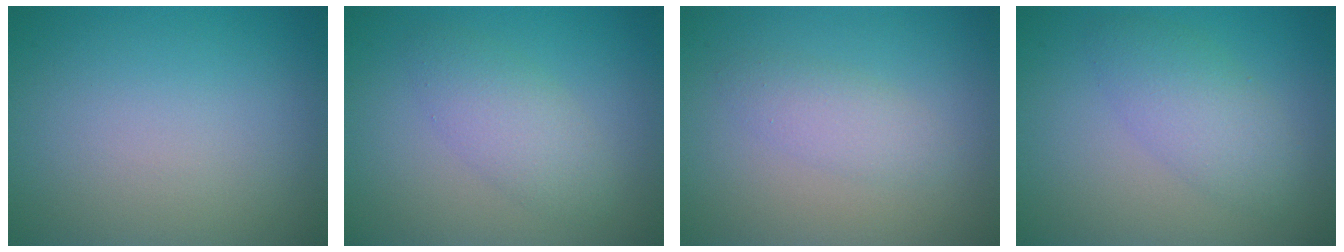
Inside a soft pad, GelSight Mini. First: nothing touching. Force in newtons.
{"total": 3.0, "press": 3.0, "slide": 0.1}
{"total": 2.1, "press": 2.1, "slide": 0.1}
{"total": 3.5, "press": 3.5, "slide": 0.2}